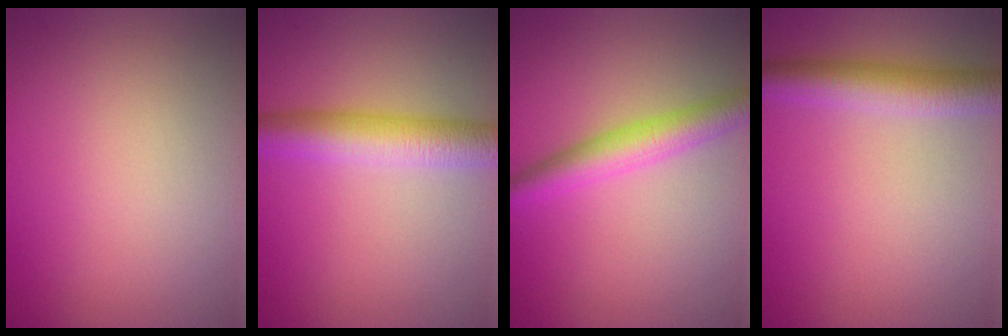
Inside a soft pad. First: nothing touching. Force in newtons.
{"total": 5.0, "press": 5.0, "slide": 0.1}
{"total": 3.9, "press": 3.9, "slide": 0.1}
{"total": 4.8, "press": 4.8, "slide": 0.1}